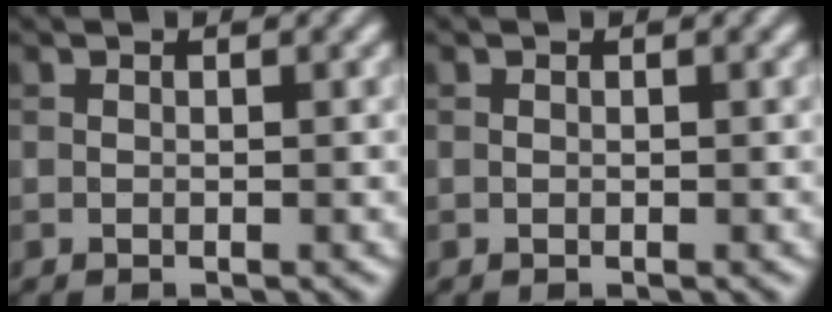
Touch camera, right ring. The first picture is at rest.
{"total": 0.0}